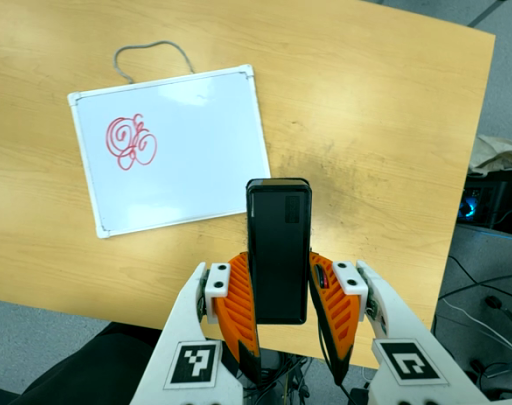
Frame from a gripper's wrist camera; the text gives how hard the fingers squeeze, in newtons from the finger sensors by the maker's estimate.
{"total": 4.8, "left": 3.6, "right": 6.1}